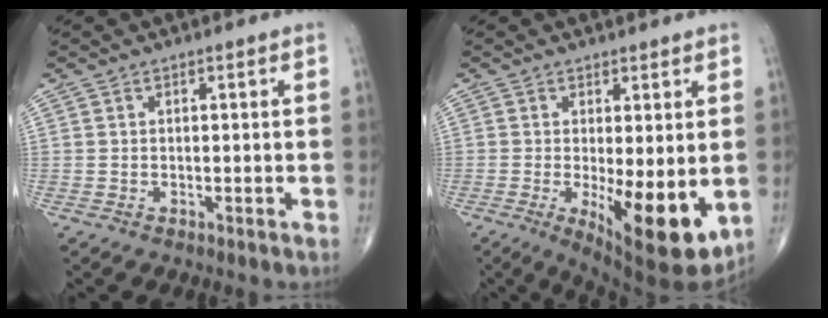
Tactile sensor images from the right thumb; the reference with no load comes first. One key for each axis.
{"total": 12.6, "fx": -2.4, "fy": 4.1, "fz": 11.7, "tx": -0.165, "ty": -0.028, "tz": -0.022}